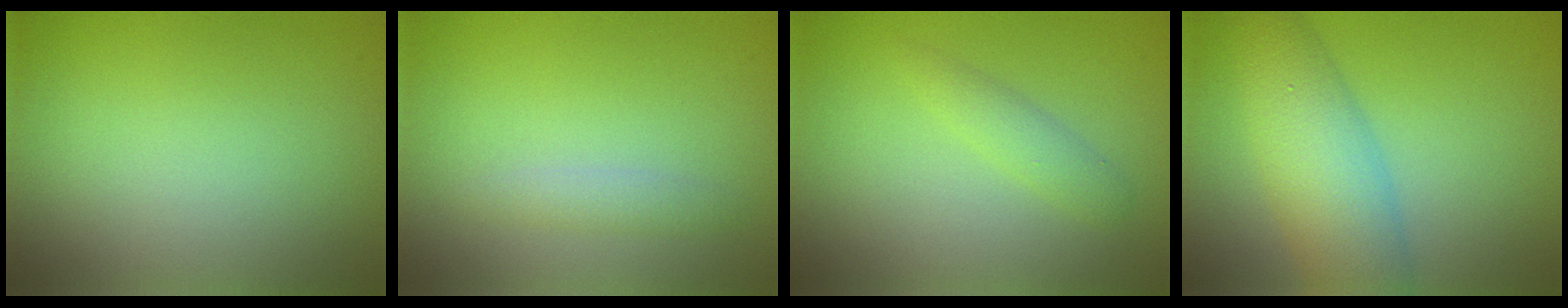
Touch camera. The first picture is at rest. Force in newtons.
{"total": 1.3, "press": 1.3, "slide": 0.0}
{"total": 1.6, "press": 1.6, "slide": 0.1}
{"total": 7.2, "press": 7.2, "slide": 0.2}